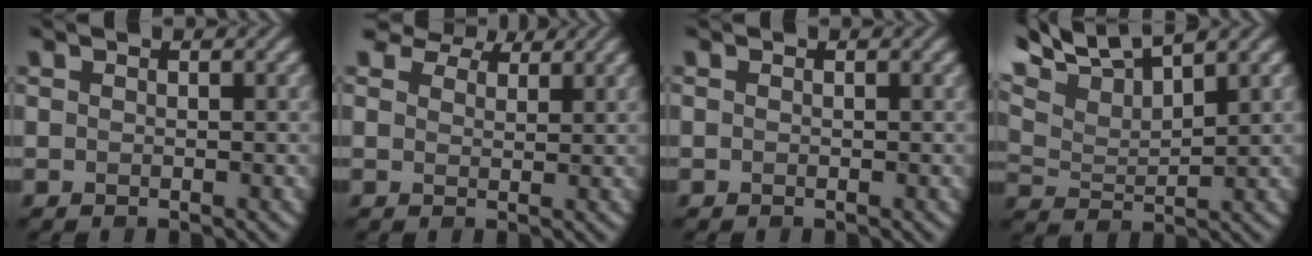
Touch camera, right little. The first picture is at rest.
{"total": 6.2, "force": [5.1, 2.5, 2.3], "torque": [-0.055, -0.004, 0.086]}
{"total": 0.0}
{"total": 7.6, "force": [6.2, 1.7, 4.1], "torque": [-0.079, 0.020, 0.105]}